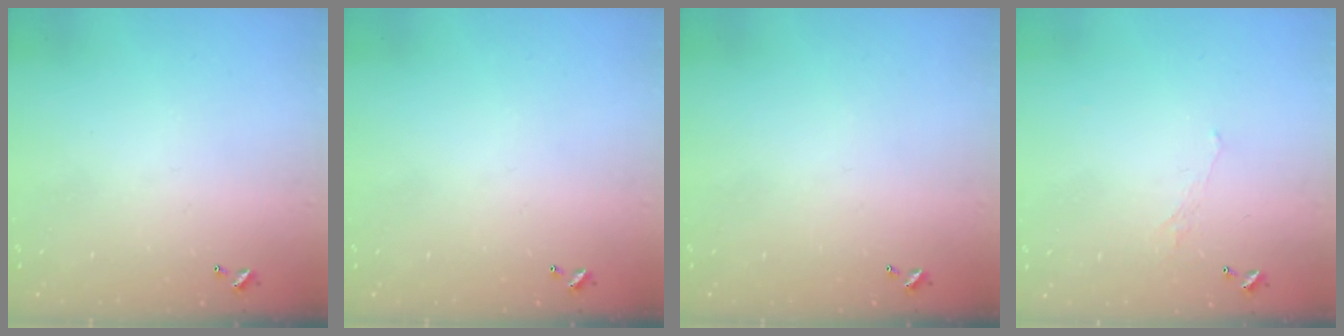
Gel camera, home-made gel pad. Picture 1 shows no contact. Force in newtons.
{"total": 0.0}
{"total": 0.0}
{"total": 0.6, "press": 0.2, "slide": 0.6}